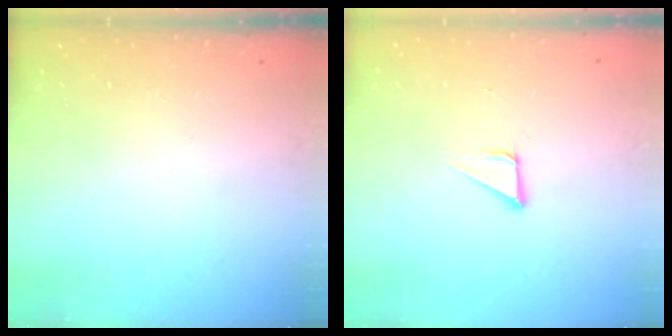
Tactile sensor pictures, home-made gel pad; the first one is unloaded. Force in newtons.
{"total": 2.1, "press": 2.1, "slide": 0.0}